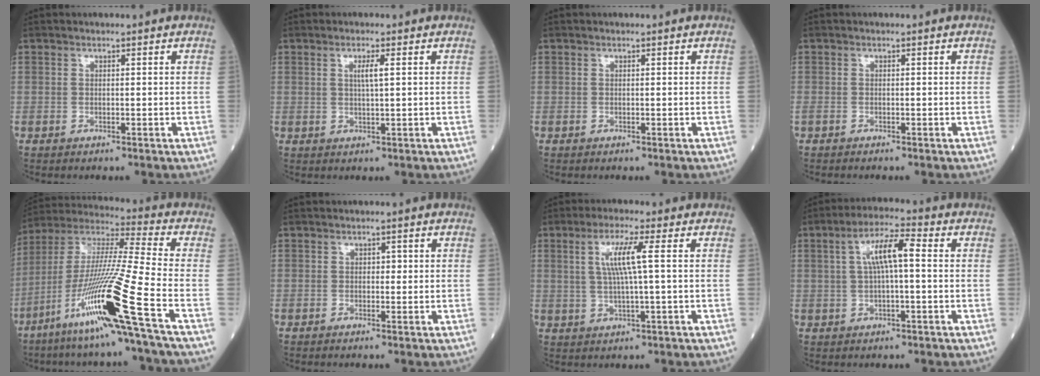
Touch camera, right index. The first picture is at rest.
{"total": 2.2, "force": [0.7, -0.1, 2.1], "torque": [-0.040, -0.001, 0.011]}
{"total": 0.0}
{"total": 0.9, "force": [-0.8, 0.2, 0.3], "torque": [-0.012, -0.003, -0.017]}
{"total": 20.2, "force": [-9.7, -2.1, 17.6], "torque": [-0.367, -0.040, -0.189]}
{"total": 0.9, "force": [0.1, 0.6, 0.6], "torque": [-0.004, 0.002, -0.001]}
{"total": 5.9, "force": [1.2, -0.4, 5.8], "torque": [-0.113, 0.005, 0.026]}
{"total": 6.8, "force": [1.0, 1.2, 6.6], "torque": [-0.126, 0.023, 0.017]}